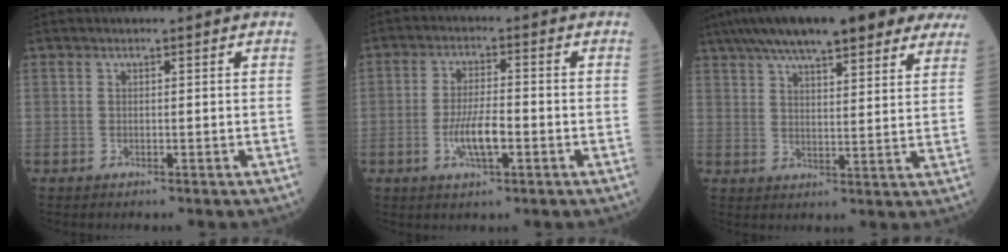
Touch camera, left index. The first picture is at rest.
{"total": 5.8, "force": [-2.2, 1.5, 5.2], "torque": [-0.104, -0.005, -0.039]}
{"total": 21.6, "force": [16.2, 4.6, 13.5], "torque": [-0.219, 0.053, 0.217]}